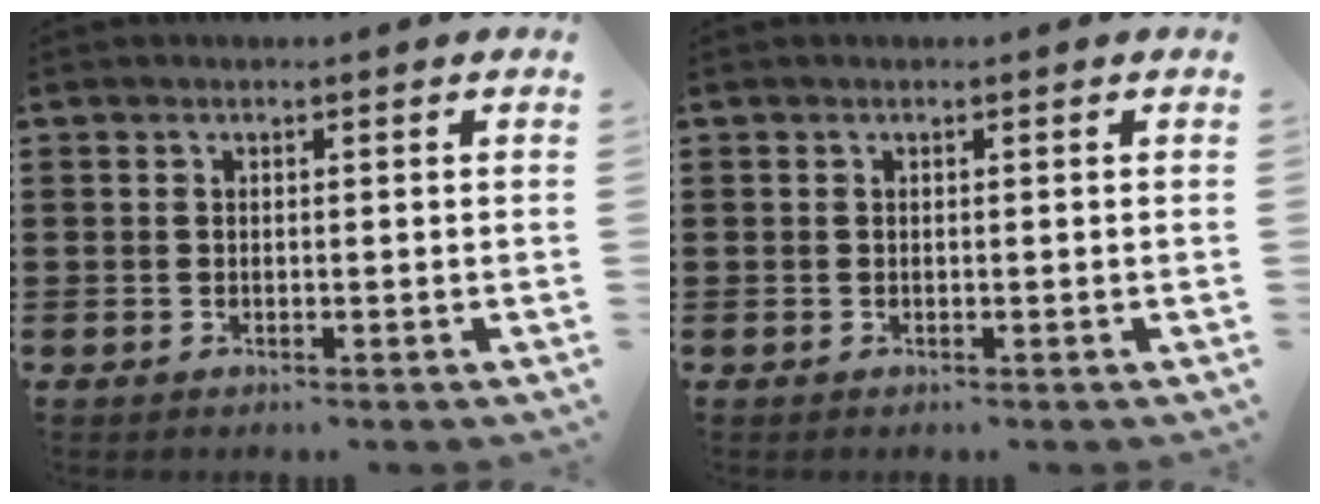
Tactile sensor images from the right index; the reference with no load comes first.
{"total": 0.0}